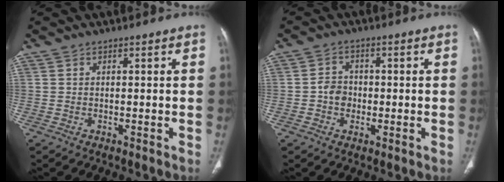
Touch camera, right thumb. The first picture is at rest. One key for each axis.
{"total": 4.0, "fx": -0.5, "fy": 3.5, "fz": 2.0, "tx": -0.013, "ty": 0.009, "tz": -0.015}